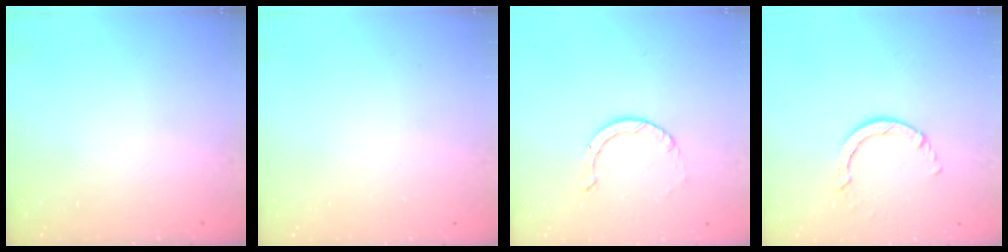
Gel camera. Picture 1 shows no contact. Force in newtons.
{"total": 2.2, "press": 2.2, "slide": 0.1}
{"total": 2.0, "press": 2.0, "slide": 0.2}
{"total": 3.0, "press": 3.0, "slide": 0.4}